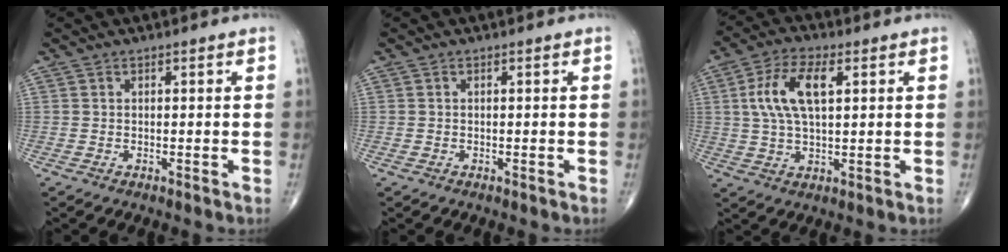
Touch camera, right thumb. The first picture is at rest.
{"total": 0.0}
{"total": 10.5, "force": [2.7, 4.8, 9.0], "torque": [-0.181, 0.008, 0.050]}